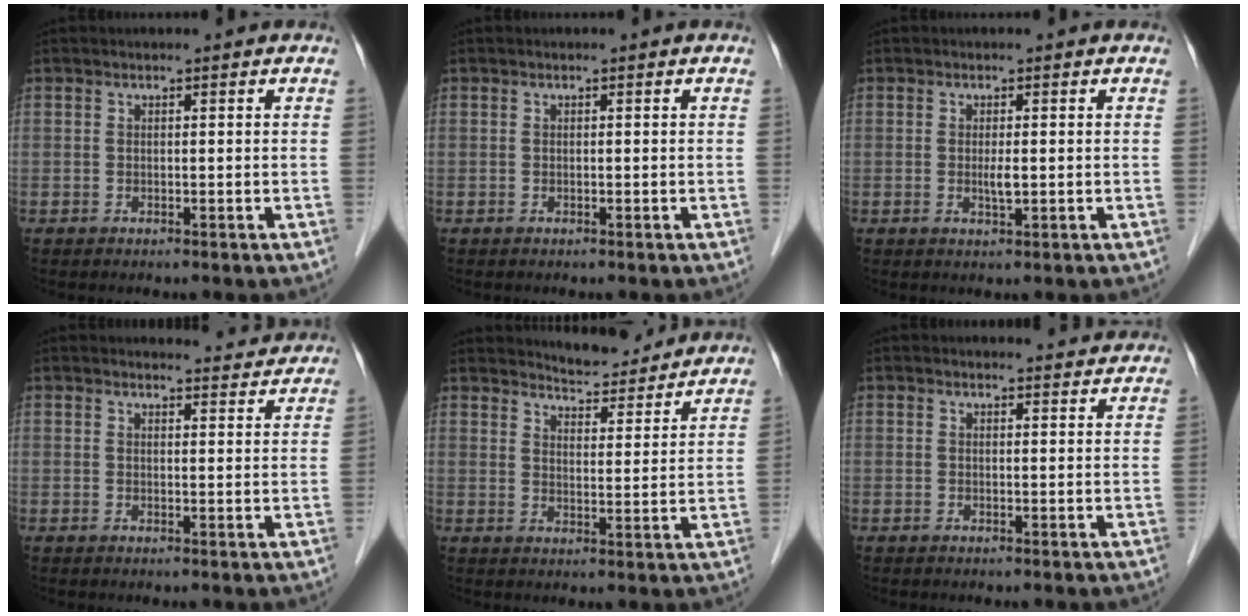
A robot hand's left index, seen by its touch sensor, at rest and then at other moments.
{"total": 0.0}
{"total": 1.5, "force": [-0.2, 0.2, 1.4], "torque": [-0.029, -0.006, -0.003]}
{"total": 5.8, "force": [5.7, 0.9, 0.5], "torque": [-0.001, 0.001, 0.056]}
{"total": 9.3, "force": [9.0, 1.5, 1.8], "torque": [-0.028, -0.002, 0.124]}
{"total": 3.9, "force": [3.7, 0.8, 0.5], "torque": [-0.006, 0.006, 0.039]}